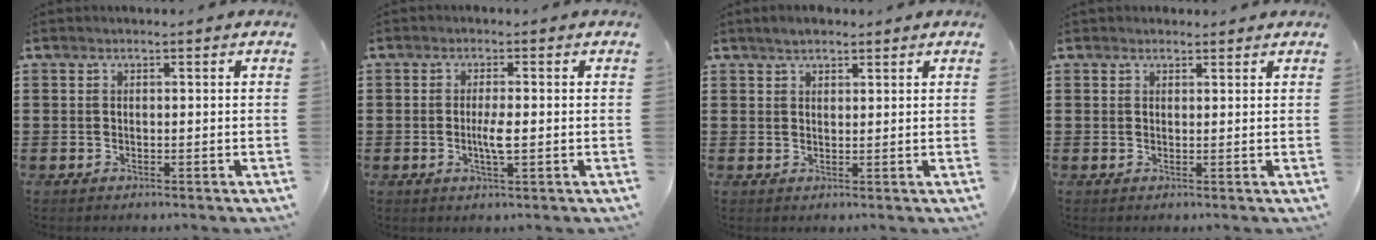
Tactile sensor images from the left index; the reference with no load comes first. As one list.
[{"total": 3.1, "force": [-0.3, 0.4, 3.1], "torque": [-0.062, -0.005, -0.009]}, {"total": 2.0, "force": [1.8, 0.7, 0.6], "torque": [-0.016, 0.006, 0.034]}, {"total": 1.2, "force": [1.1, 0.4, 0.1], "torque": [-0.004, 0.002, 0.023]}]